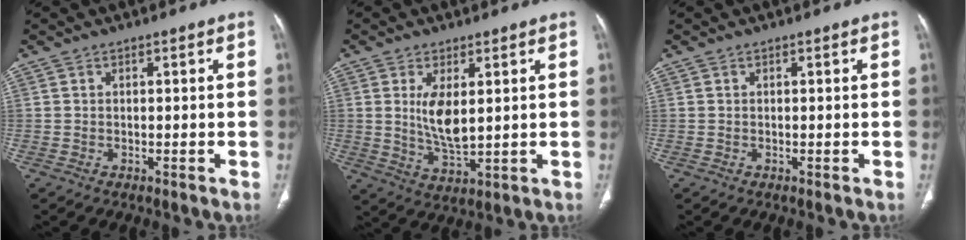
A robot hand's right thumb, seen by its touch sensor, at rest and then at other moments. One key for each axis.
{"total": 7.5, "fx": 1.6, "fy": 3.1, "fz": 6.6, "tx": -0.123, "ty": -0.025, "tz": 0.042}
{"total": 0.0}